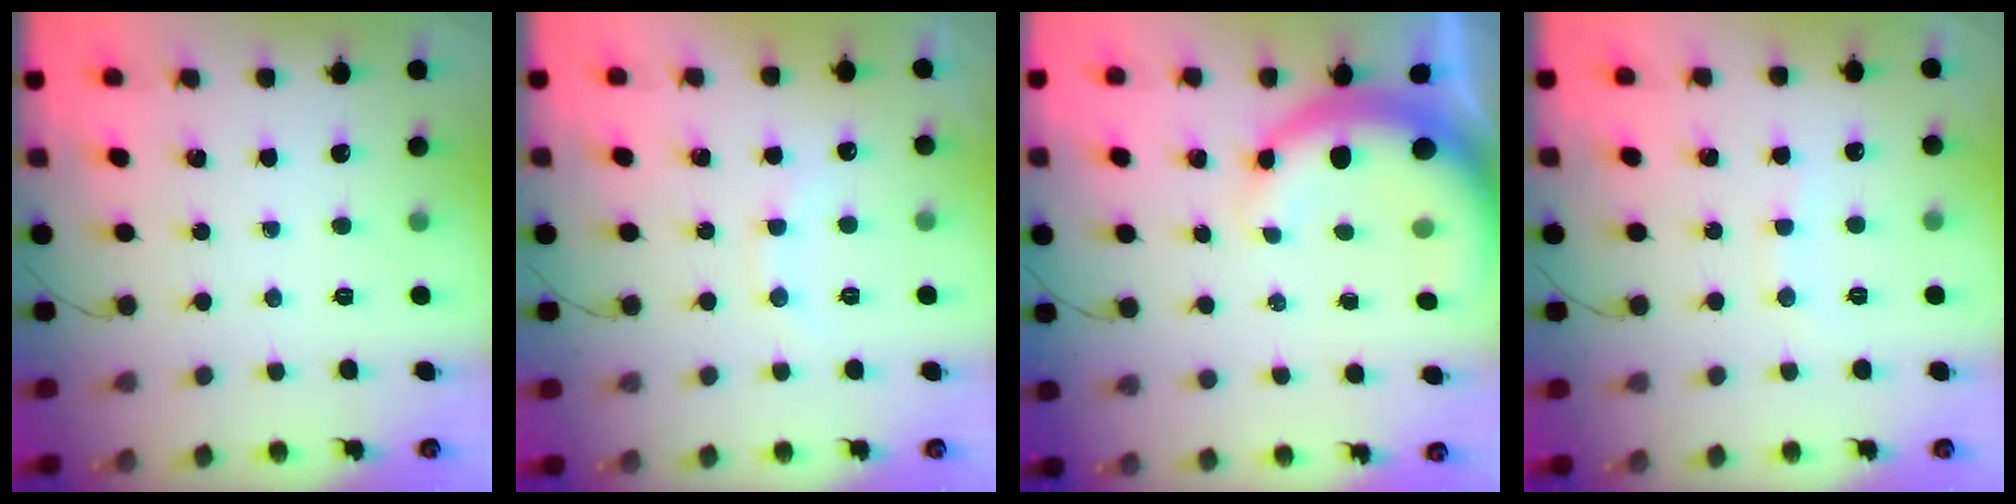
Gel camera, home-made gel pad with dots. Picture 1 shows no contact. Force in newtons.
{"total": 7.2, "press": 7.1, "slide": 1.3}
{"total": 9.5, "press": 9.3, "slide": 2.0}
{"total": 3.5, "press": 3.4, "slide": 0.9}